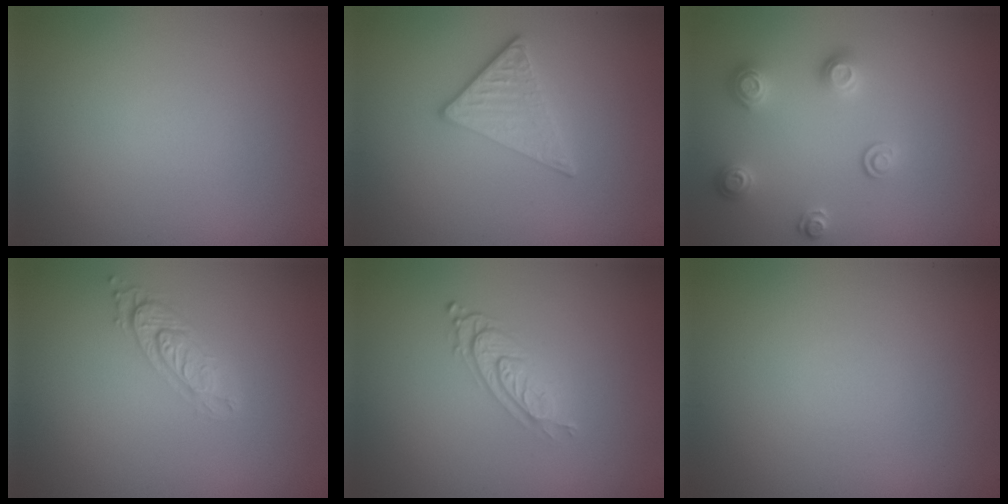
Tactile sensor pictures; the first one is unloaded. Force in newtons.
{"total": 2.7, "press": 2.5, "slide": 1.1}
{"total": 2.3, "press": 2.3, "slide": 0.6}
{"total": 3.1, "press": 2.3, "slide": 2.1}
{"total": 3.0, "press": 2.0, "slide": 2.2}
{"total": 0.0}